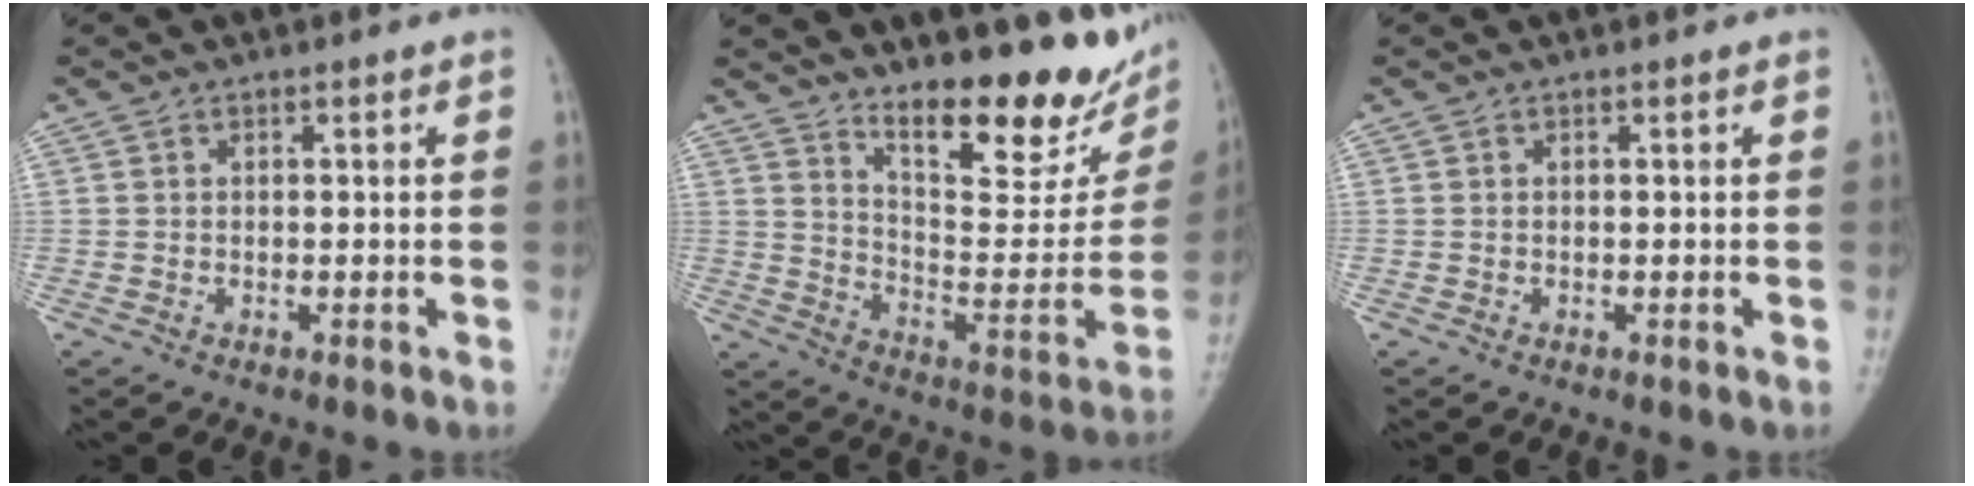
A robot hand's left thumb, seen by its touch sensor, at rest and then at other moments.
{"total": 20.5, "force": [13.9, 6.4, 13.6], "torque": [-0.145, -0.089, 0.220]}
{"total": 0.0}